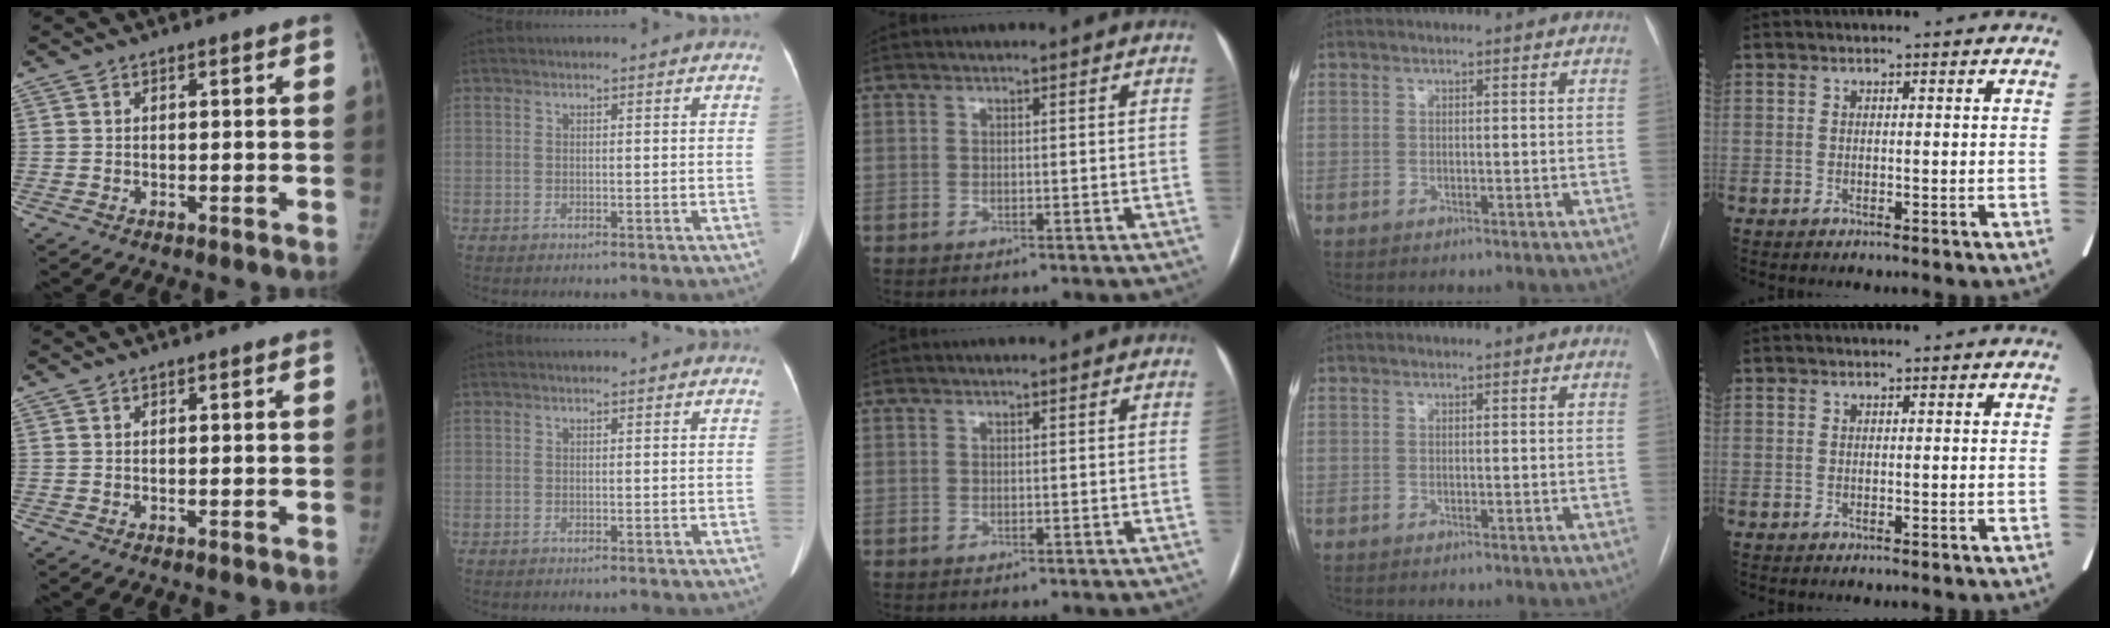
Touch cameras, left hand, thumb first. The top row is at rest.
{}